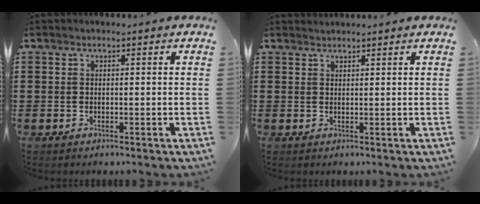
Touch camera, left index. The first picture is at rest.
{"total": 0.9, "force": [0.9, 0.1, -0.1], "torque": [-0.001, -0.001, 0.019]}